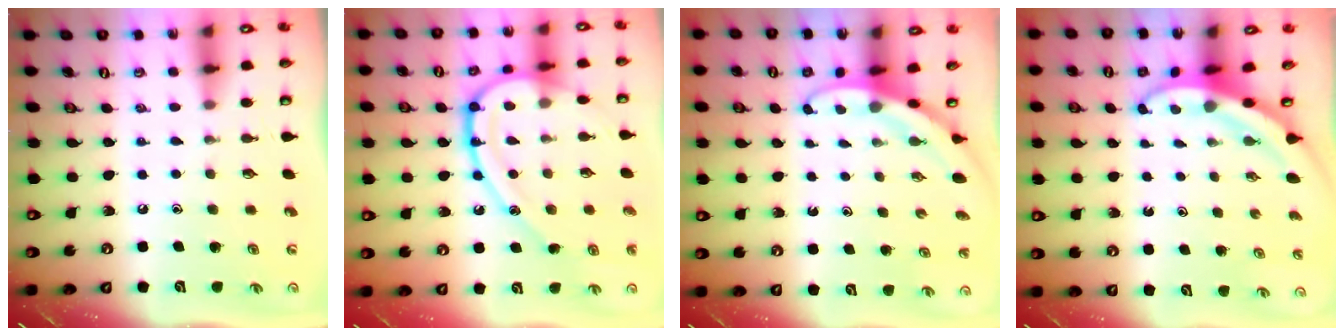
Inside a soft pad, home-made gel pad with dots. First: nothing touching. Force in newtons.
{"total": 17.7, "press": 17.7, "slide": 0.6}
{"total": 2.8, "press": 2.8, "slide": 0.1}
{"total": 3.8, "press": 3.8, "slide": 0.5}